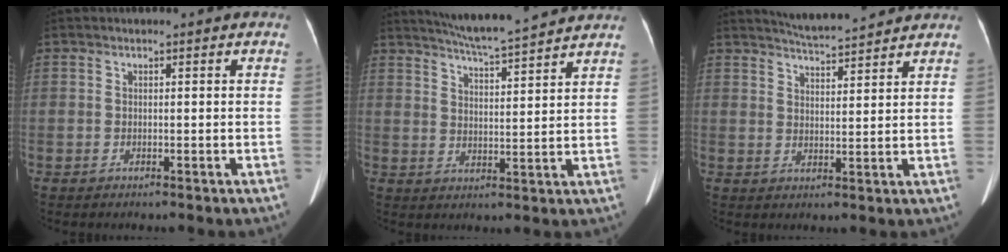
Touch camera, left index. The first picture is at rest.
{"total": 12.2, "force": [11.2, -0.4, 4.8], "torque": [-0.088, 0.015, 0.162]}
{"total": 8.1, "force": [7.8, 0.1, 2.3], "torque": [-0.050, 0.016, 0.116]}